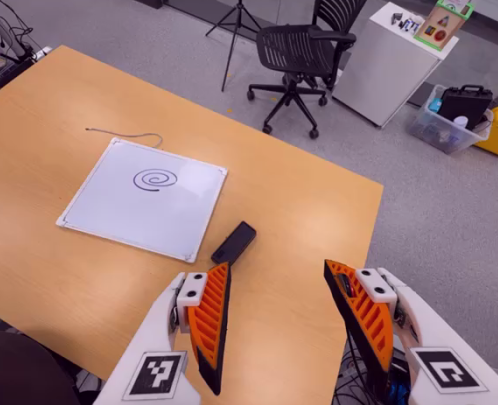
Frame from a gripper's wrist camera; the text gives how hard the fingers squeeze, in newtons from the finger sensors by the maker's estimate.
{"total": 0.0}